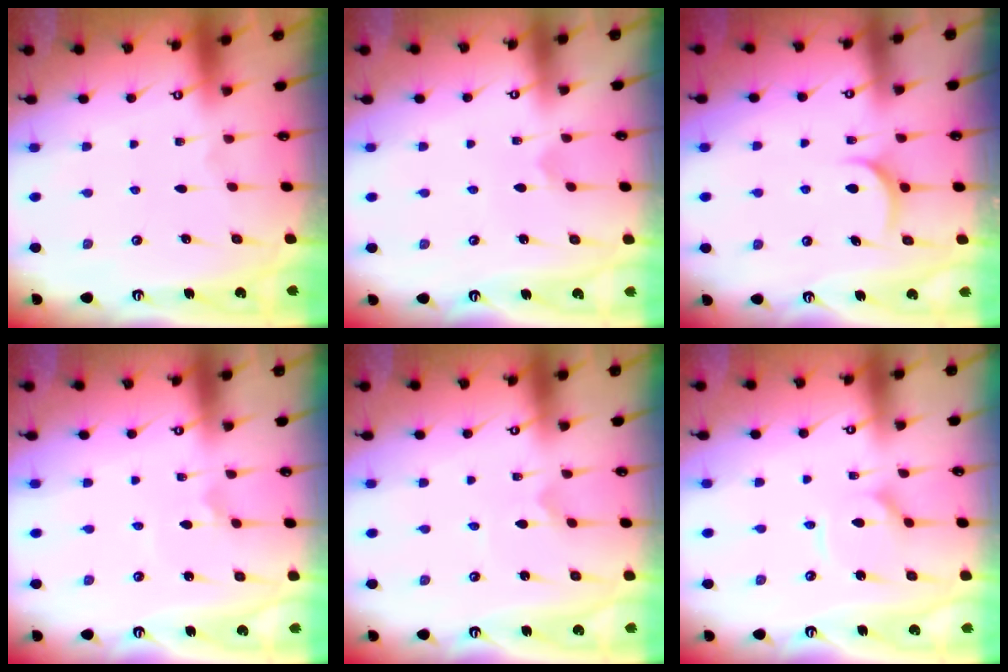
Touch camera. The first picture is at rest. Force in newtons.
{"total": 2.3, "press": 2.3, "slide": 0.2}
{"total": 7.2, "press": 7.2, "slide": 0.5}
{"total": 1.8, "press": 1.7, "slide": 0.4}
{"total": 1.0, "press": 1.0, "slide": 0.0}
{"total": 4.9, "press": 4.9, "slide": 0.5}